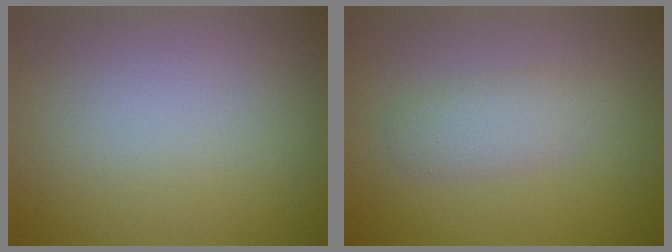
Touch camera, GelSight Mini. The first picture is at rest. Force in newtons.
{"total": 2.2, "press": 2.2, "slide": 0.0}